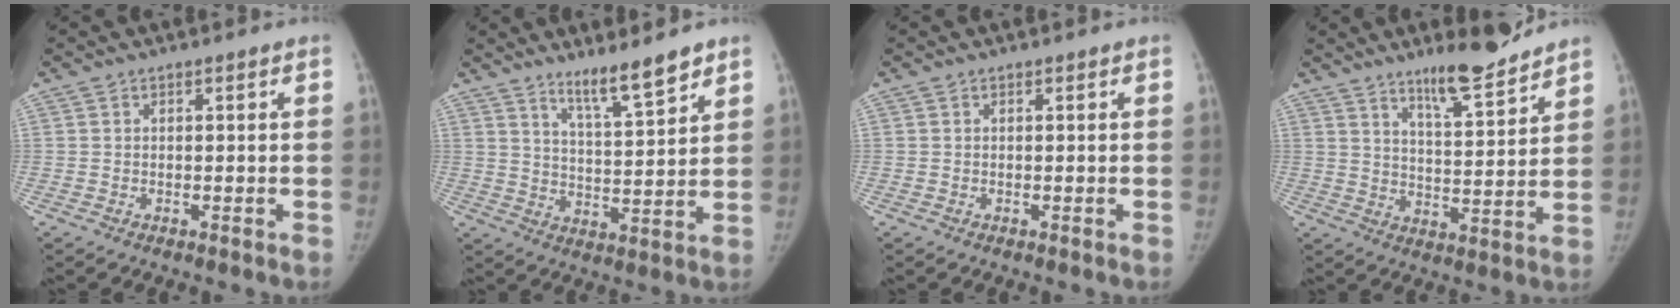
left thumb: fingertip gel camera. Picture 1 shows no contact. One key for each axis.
{"total": 8.9, "fx": 6.9, "fy": 1.1, "fz": 5.4, "tx": -0.085, "ty": -0.057, "tz": 0.125}
{"total": 0.0}
{"total": 10.6, "fx": 8.6, "fy": 1.7, "fz": 6.0, "tx": -0.083, "ty": -0.066, "tz": 0.143}